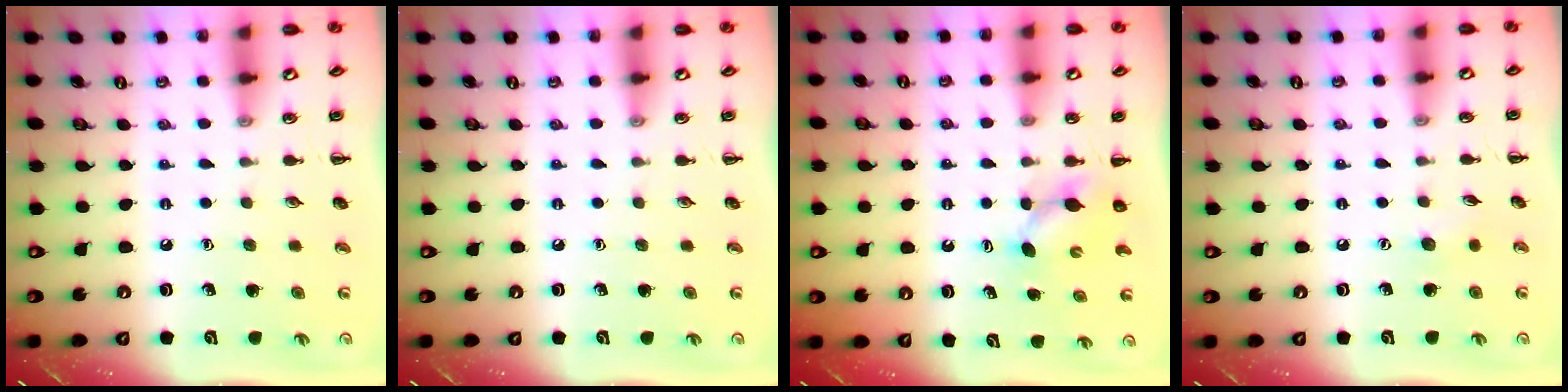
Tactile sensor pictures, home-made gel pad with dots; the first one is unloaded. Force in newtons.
{"total": 0.0}
{"total": 4.1, "press": 3.9, "slide": 1.2}
{"total": 3.9, "press": 3.7, "slide": 1.0}